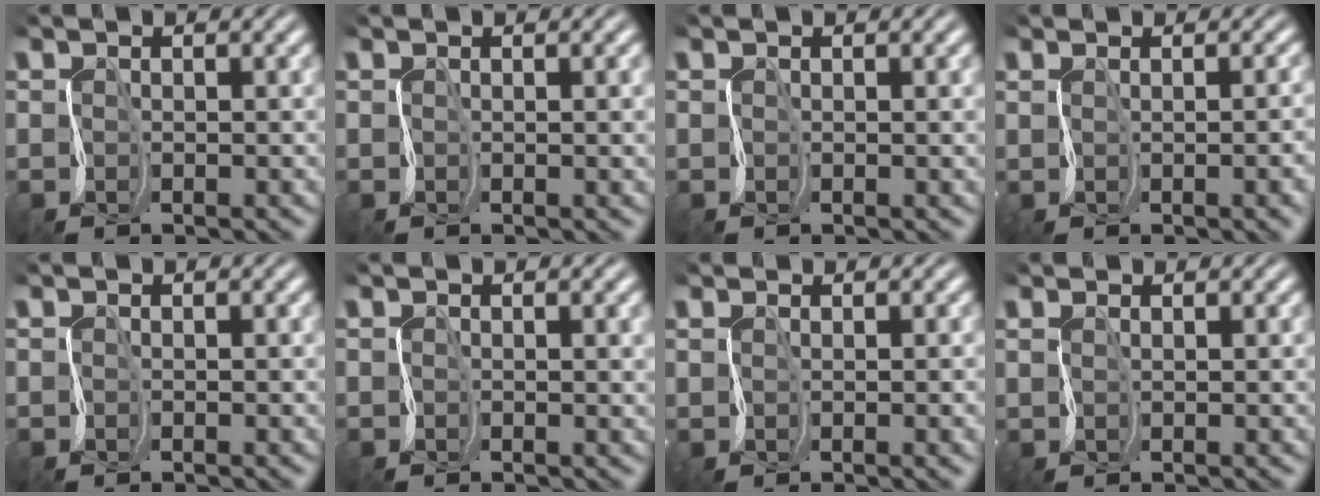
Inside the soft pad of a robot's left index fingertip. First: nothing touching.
{"total": 2.3, "force": [0.7, 0.9, 2.0], "torque": [-0.020, 0.005, -0.001]}
{"total": 1.3, "force": [0.5, 0.5, 1.1], "torque": [-0.009, 0.002, -0.002]}
{"total": 5.1, "force": [-0.4, 2.4, 4.5], "torque": [-0.015, 0.011, -0.002]}
{"total": 0.0}
{"total": 2.0, "force": [0.9, 0.6, 1.7], "torque": [-0.028, 0.006, 0.006]}
{"total": 2.6, "force": [0.3, 1.1, 2.3], "torque": [-0.016, 0.005, 0.009]}
{"total": 1.1, "force": [1.0, 0.2, 0.4], "torque": [-0.010, 0.003, 0.019]}